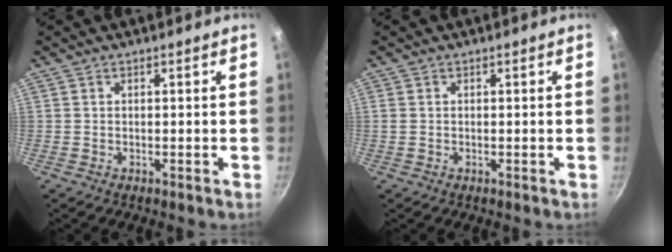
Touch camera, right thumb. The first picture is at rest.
{"total": 1.0, "force": [0.0, 0.7, 0.6], "torque": [-0.021, 0.001, 0.004]}